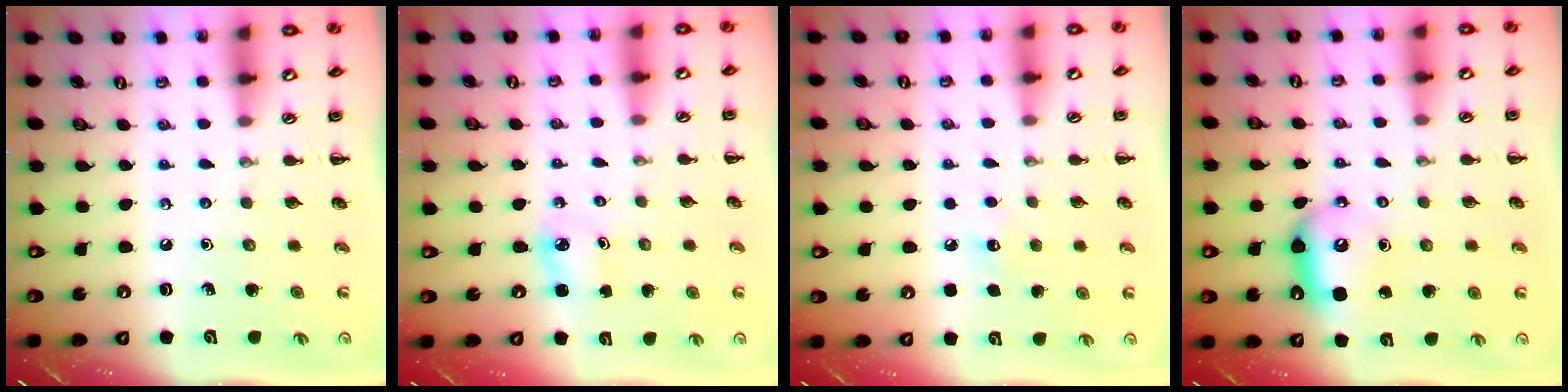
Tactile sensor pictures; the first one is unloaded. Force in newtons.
{"total": 2.9, "press": 2.8, "slide": 0.5}
{"total": 6.0, "press": 5.8, "slide": 1.5}
{"total": 8.0, "press": 8.0, "slide": 0.9}